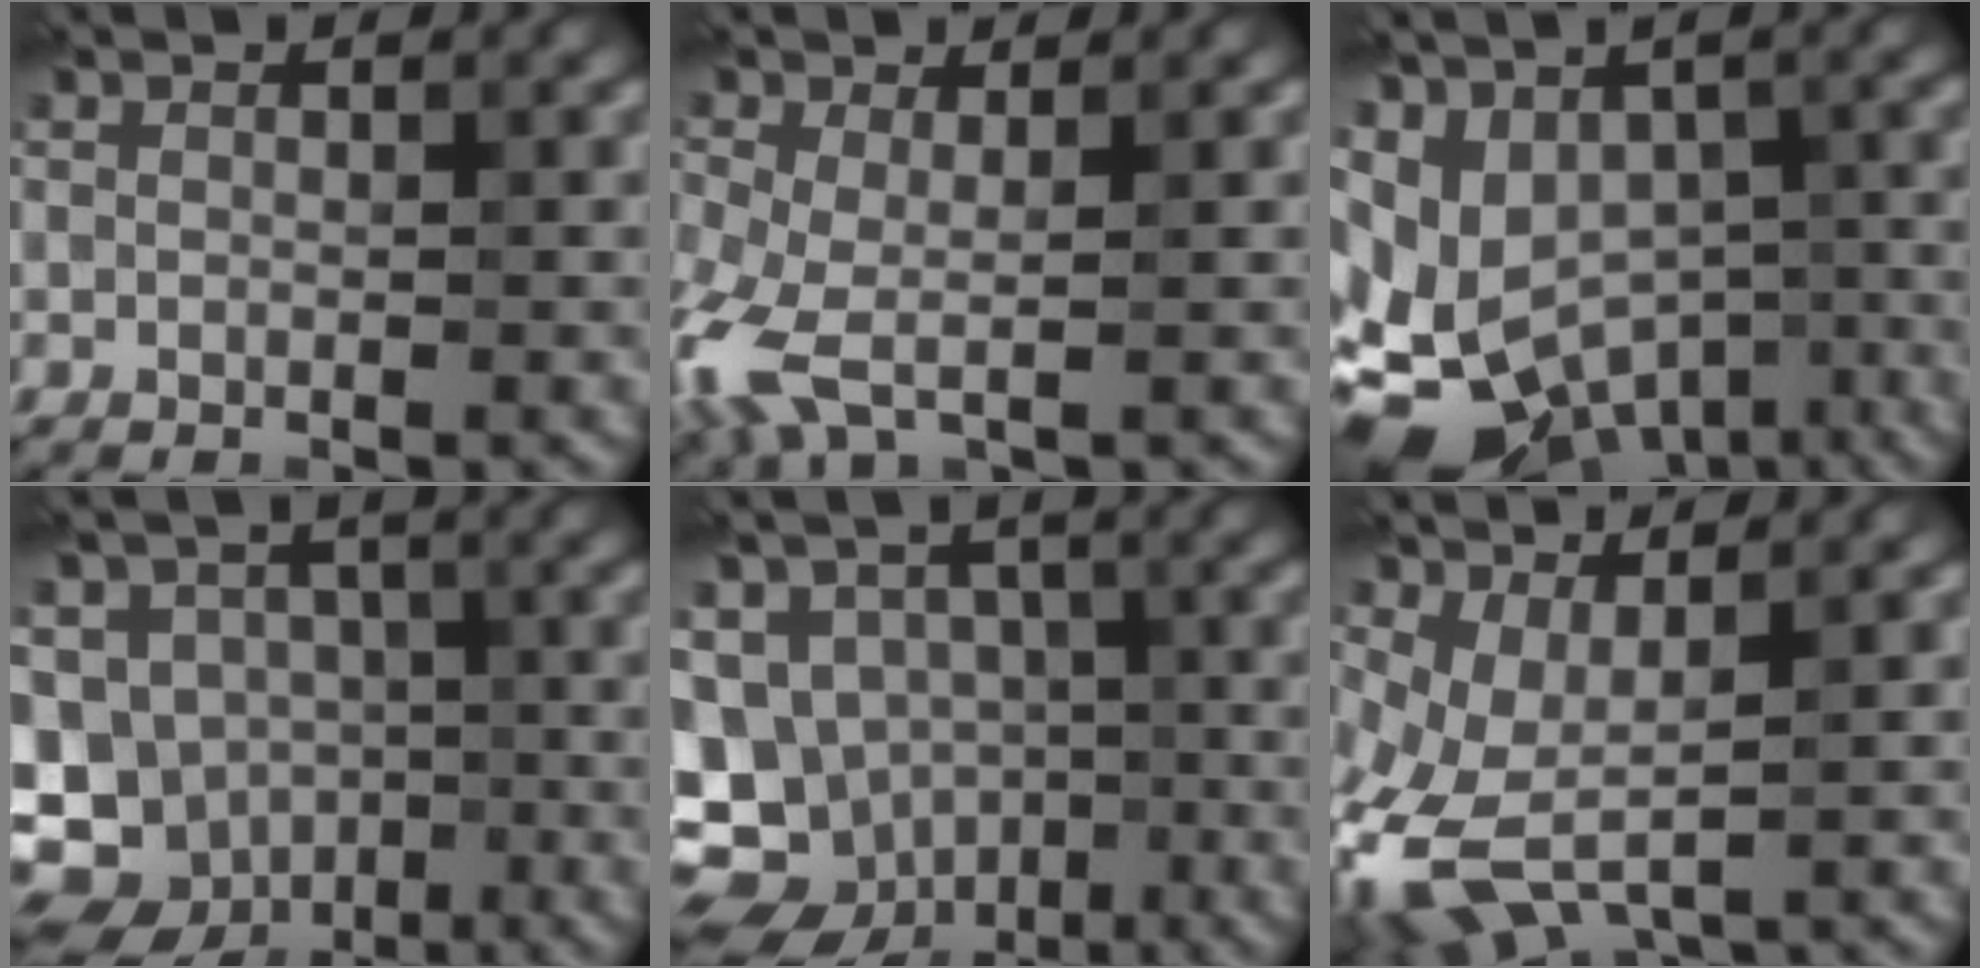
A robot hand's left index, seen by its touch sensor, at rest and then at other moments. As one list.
[{"total": 4.5, "force": [-0.8, 2.1, 3.9], "torque": [-0.112, -0.008, -0.022]}, {"total": 12.8, "force": [-4.4, 9.6, 7.2], "torque": [-0.136, -0.009, -0.026]}, {"total": 13.9, "force": [-6.3, 11.6, 4.2], "torque": [-0.074, -0.015, -0.109]}, {"total": 12.5, "force": [-5.0, 10.1, 5.3], "torque": [-0.093, -0.009, -0.082]}, {"total": 6.9, "force": [-2.1, 3.2, 5.7], "torque": [-0.142, -0.006, -0.041]}]